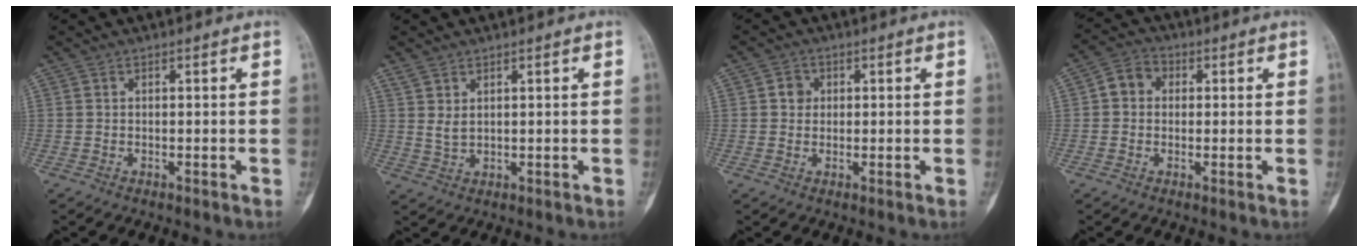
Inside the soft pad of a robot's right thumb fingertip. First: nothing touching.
{"total": 2.3, "force": [1.2, 1.1, 1.6], "torque": [-0.034, -0.006, 0.032]}
{"total": 2.5, "force": [0.5, 2.3, 0.9], "torque": [0.000, 0.003, 0.004]}
{"total": 4.8, "force": [0.5, 4.1, 2.4], "torque": [-0.024, 0.014, -0.003]}